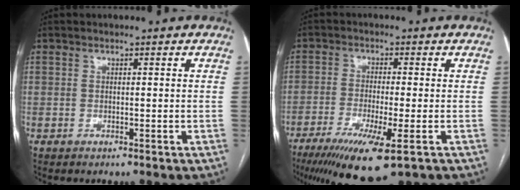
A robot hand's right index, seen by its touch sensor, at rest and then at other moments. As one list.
[{"total": 11.9, "force": [-6.8, 1.4, 9.6], "torque": [-0.160, -0.033, -0.107]}]